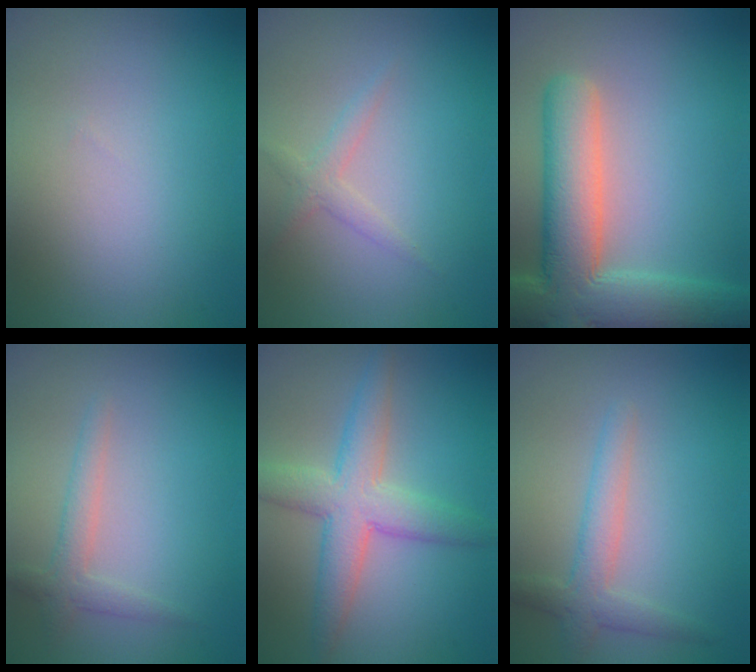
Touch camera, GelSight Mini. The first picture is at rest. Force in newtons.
{"total": 1.5, "press": 1.5, "slide": 0.0}
{"total": 9.7, "press": 9.6, "slide": 1.2}
{"total": 2.0, "press": 2.0, "slide": 0.2}
{"total": 5.2, "press": 5.2, "slide": 0.3}
{"total": 2.8, "press": 2.8, "slide": 0.1}